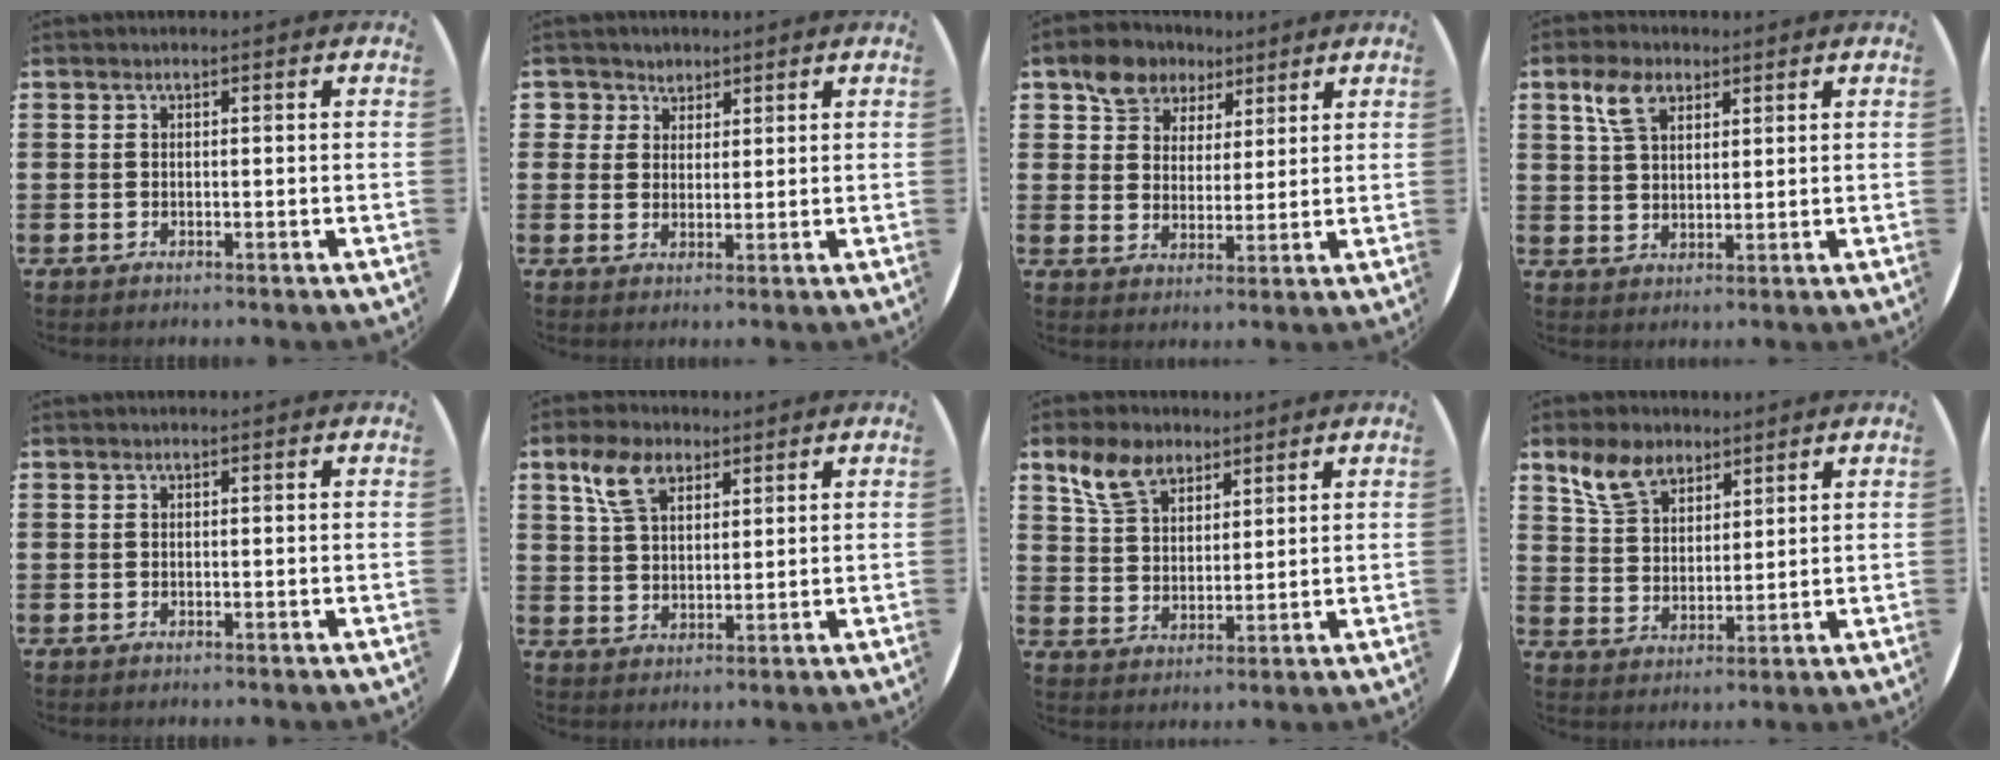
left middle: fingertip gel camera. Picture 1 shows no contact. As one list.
[{"total": 3.2, "force": [2.3, 2.3, 0.0], "torque": [-0.002, 0.007, 0.042]}, {"total": 6.5, "force": [4.9, 4.1, 0.8], "torque": [-0.041, 0.004, 0.093]}, {"total": 5.1, "force": [3.2, 2.9, 2.8], "torque": [-0.058, 0.007, 0.057]}, {"total": 0.0}, {"total": 6.3, "force": [4.0, 3.5, 3.4], "torque": [-0.072, 0.008, 0.073]}, {"total": 7.1, "force": [5.2, 3.9, 2.9], "torque": [-0.066, 0.000, 0.097]}, {"total": 7.0, "force": [5.3, 3.8, 2.6], "torque": [-0.069, 0.001, 0.102]}]